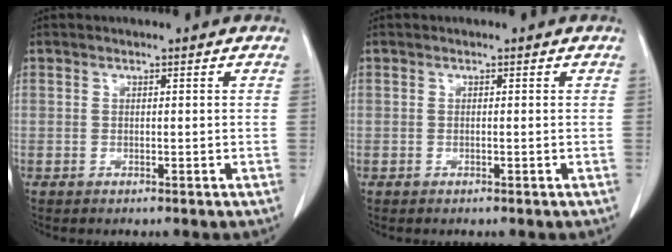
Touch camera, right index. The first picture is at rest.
{"total": 0.0}